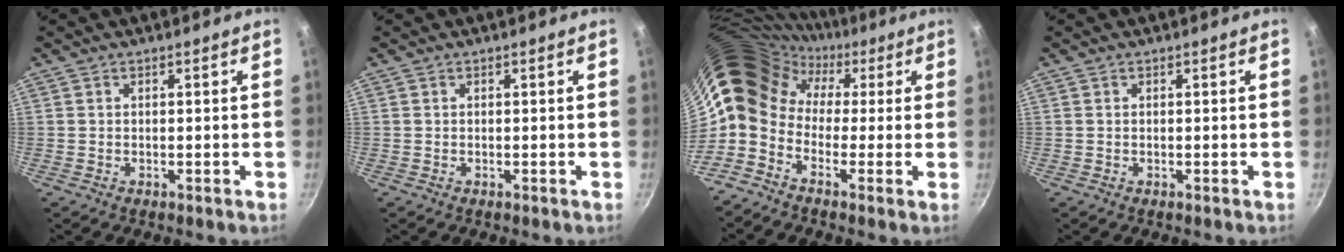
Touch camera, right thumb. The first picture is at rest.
{"total": 0.0}
{"total": 12.7, "force": [0.6, 10.5, 7.1], "torque": [-0.107, 0.047, -0.017]}
{"total": 0.0}